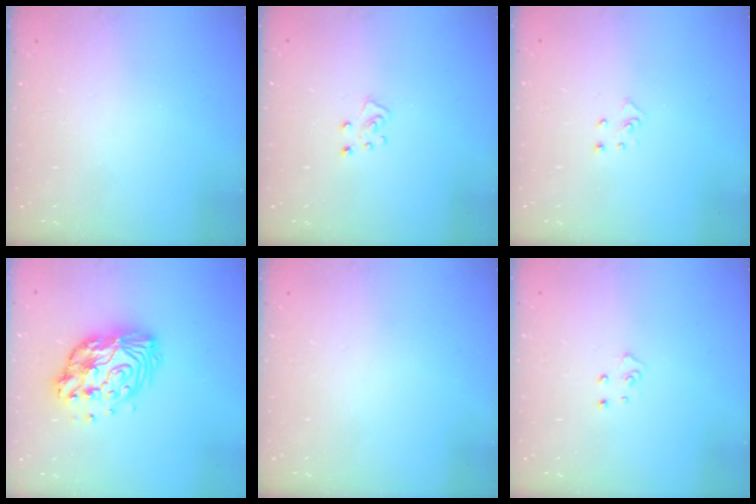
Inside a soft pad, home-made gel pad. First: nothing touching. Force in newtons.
{"total": 4.2, "press": 4.2, "slide": 0.4}
{"total": 4.1, "press": 4.1, "slide": 0.4}
{"total": 14.6, "press": 14.5, "slide": 1.1}
{"total": 0.0}
{"total": 3.9, "press": 3.8, "slide": 0.4}